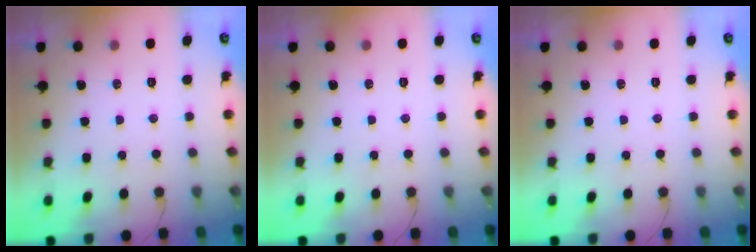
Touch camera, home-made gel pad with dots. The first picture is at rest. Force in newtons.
{"total": 0.0}
{"total": 0.0}